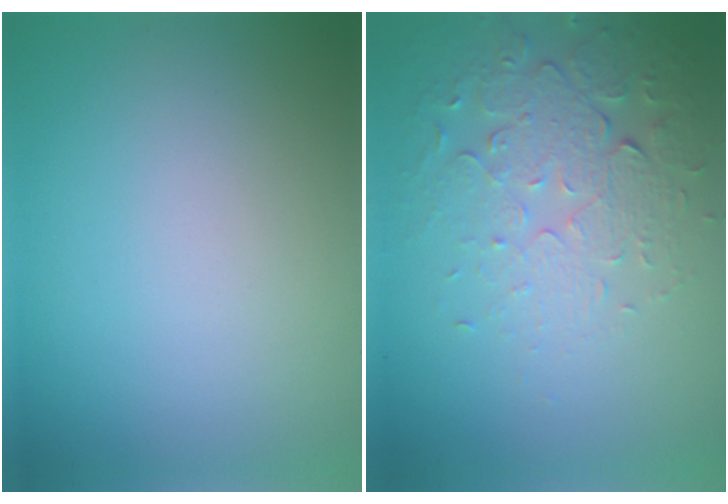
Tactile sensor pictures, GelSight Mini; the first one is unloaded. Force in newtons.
{"total": 5.5, "press": 3.7, "slide": 4.1}